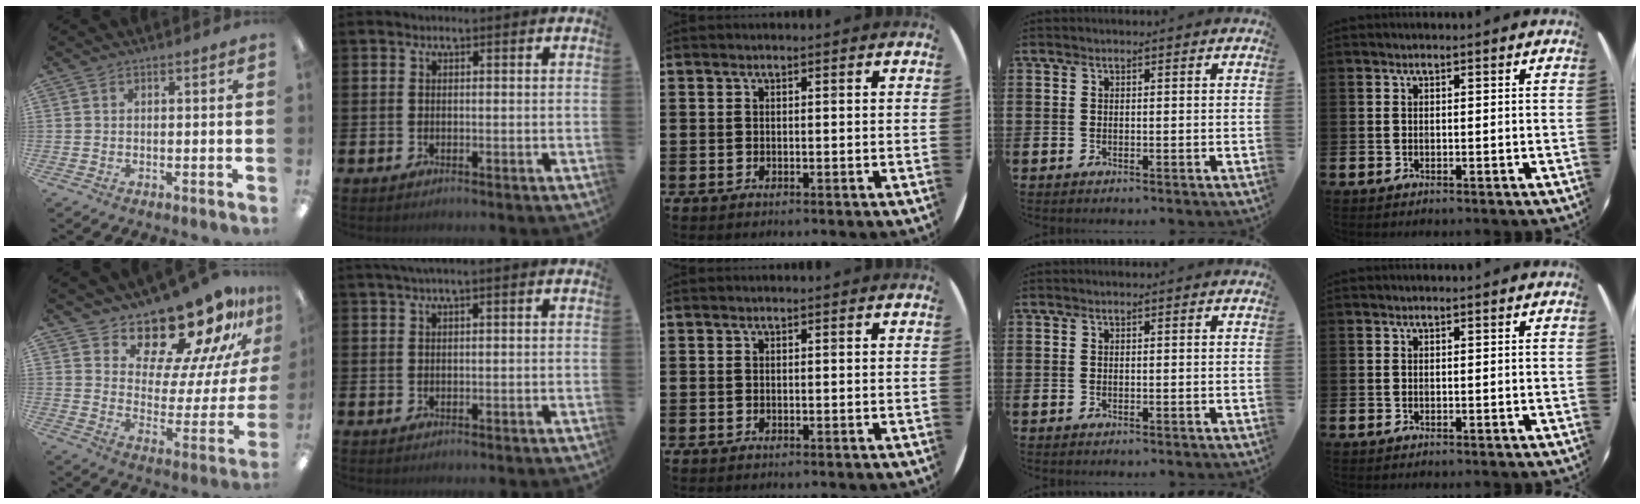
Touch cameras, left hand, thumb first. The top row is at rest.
{"thumb": {"total": 18.0, "force": [16.1, 5.3, 6.1], "torque": [-0.096, -0.135, 0.269]}, "index": {"total": 1.9, "force": [1.3, -0.1, 1.4], "torque": [-0.036, 0.005, 0.025]}}